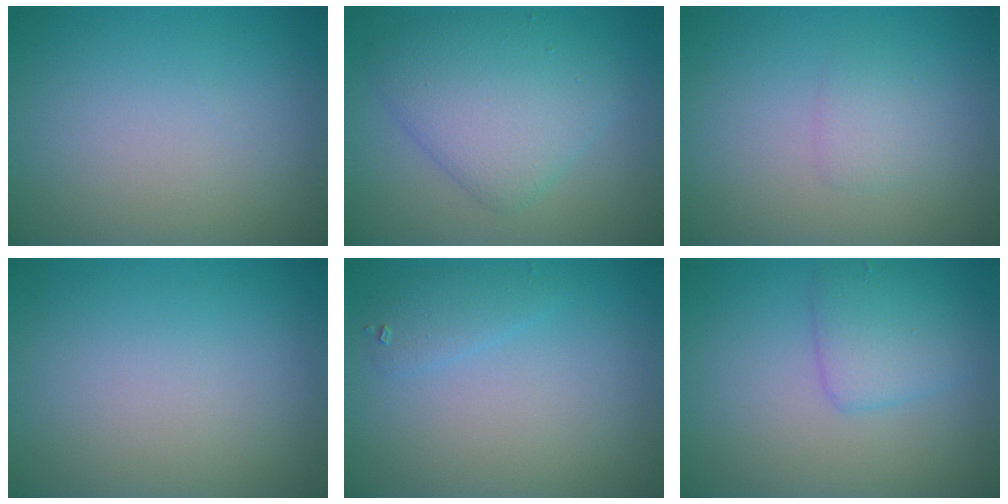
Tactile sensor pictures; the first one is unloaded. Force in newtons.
{"total": 5.4, "press": 5.4, "slide": 0.2}
{"total": 1.2, "press": 1.2, "slide": 0.1}
{"total": 0.0}
{"total": 1.4, "press": 1.4, "slide": 0.0}
{"total": 2.9, "press": 2.9, "slide": 0.1}